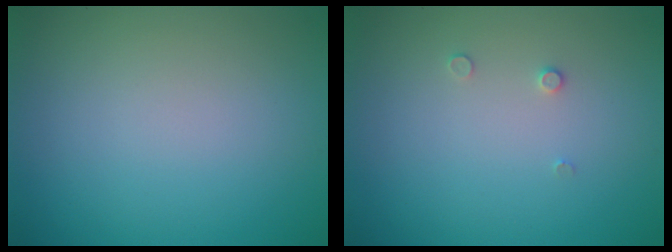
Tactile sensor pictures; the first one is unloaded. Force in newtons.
{"total": 0.6, "press": 0.6, "slide": 0.2}